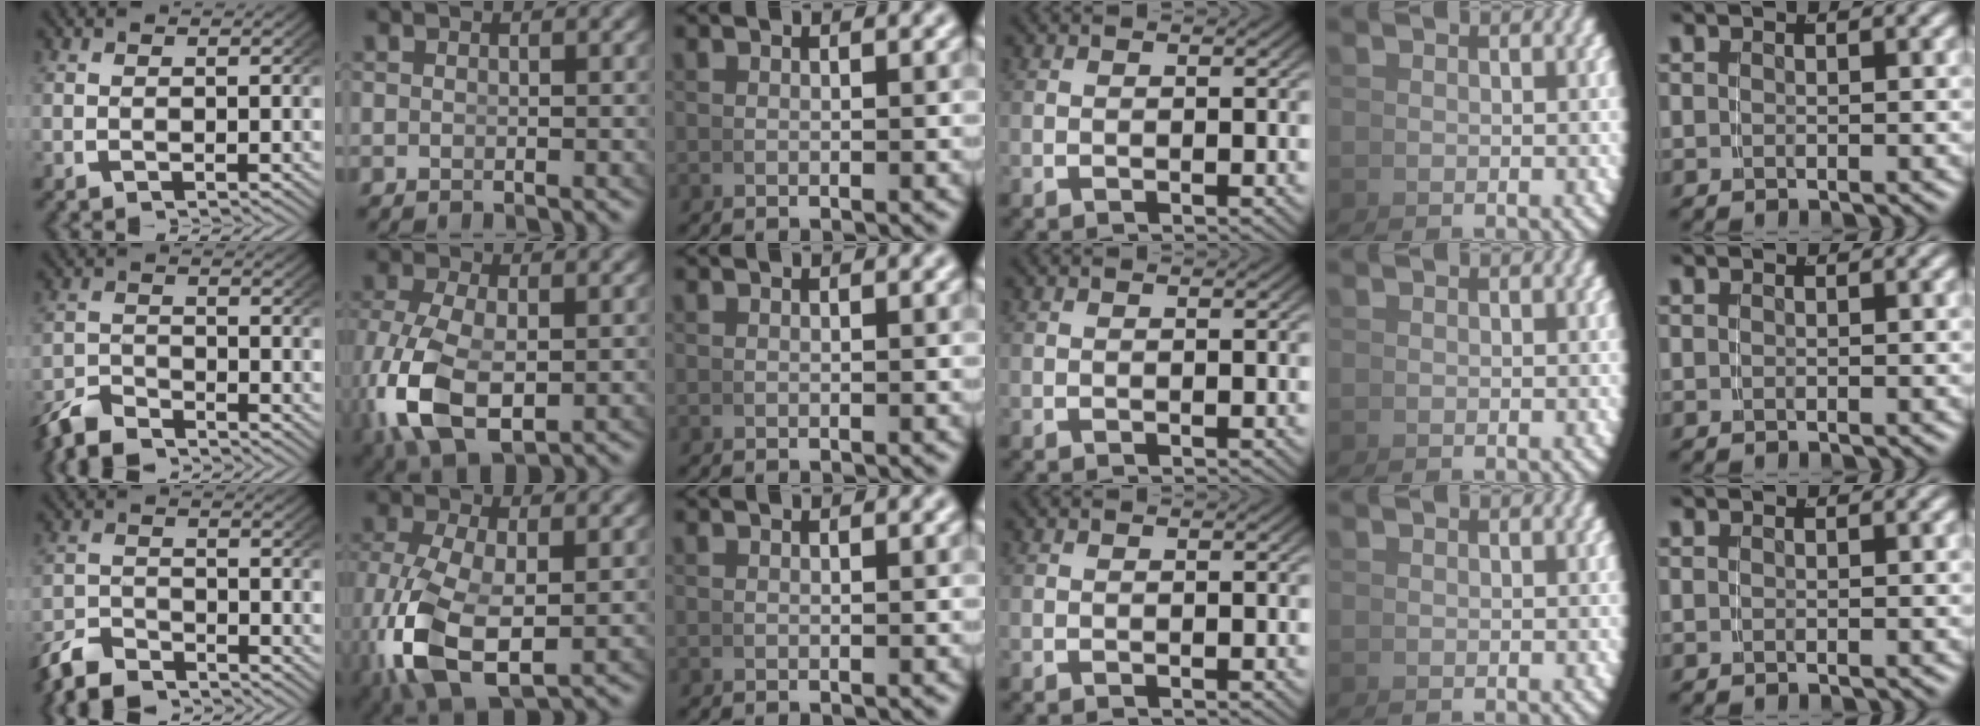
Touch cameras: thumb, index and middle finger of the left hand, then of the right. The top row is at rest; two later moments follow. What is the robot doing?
{"motion": "grasp_and_lifting", "object": "coin"}